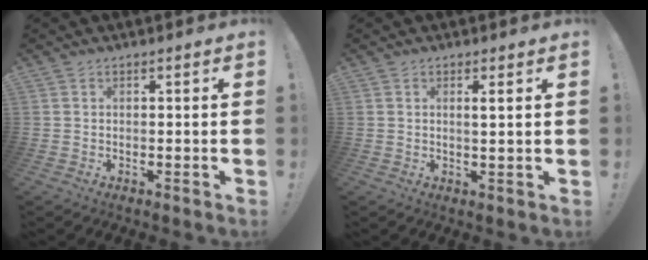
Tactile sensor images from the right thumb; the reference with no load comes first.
{"total": 2.3, "force": [0.9, -0.1, 2.2], "torque": [-0.037, -0.005, 0.011]}